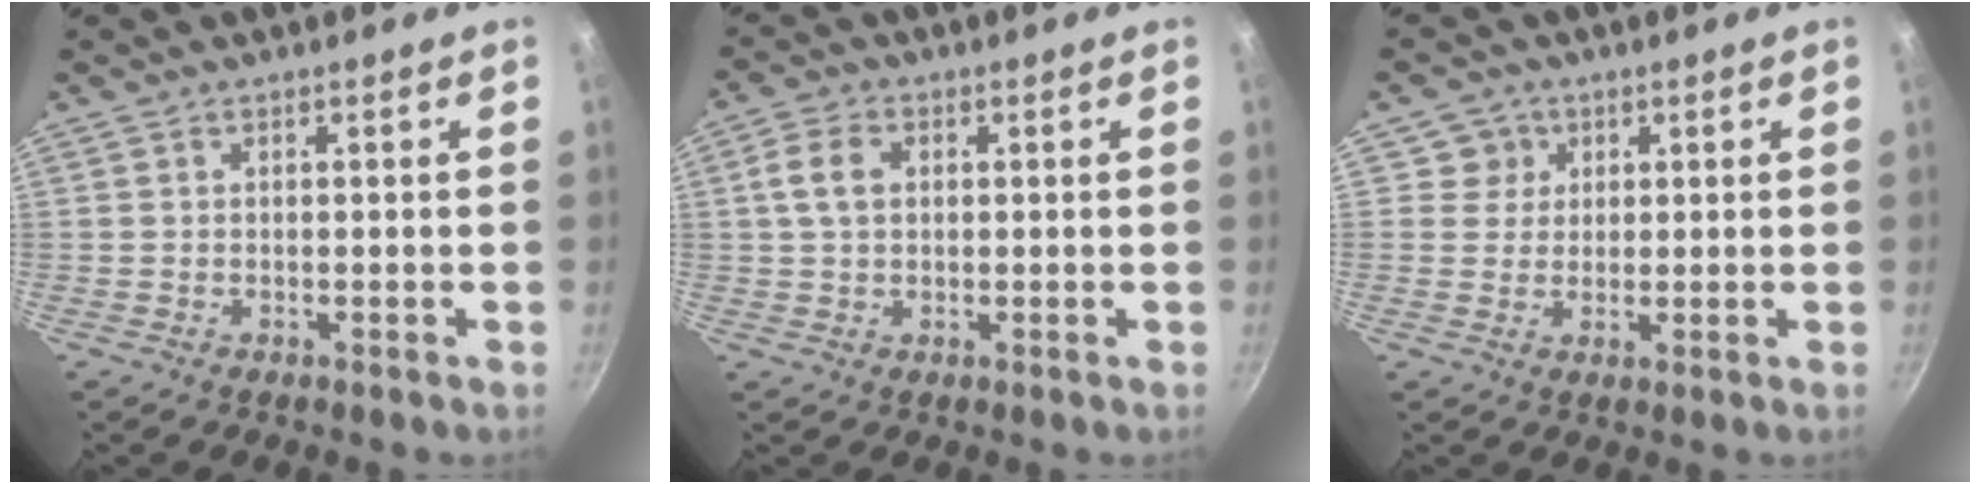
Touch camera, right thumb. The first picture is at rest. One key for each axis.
{"total": 5.2, "fx": 0.9, "fy": 3.8, "fz": 3.5, "tx": -0.058, "ty": 0.009, "tz": 0.012}
{"total": 4.0, "fx": 1.3, "fy": 3.8, "fz": 0.1, "tx": 0.039, "ty": 0.000, "tz": 0.015}